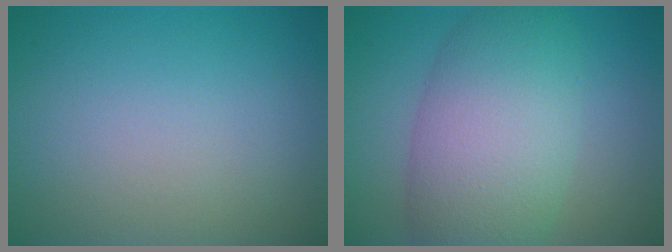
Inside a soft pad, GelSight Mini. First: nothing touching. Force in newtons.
{"total": 8.7, "press": 8.7, "slide": 0.4}